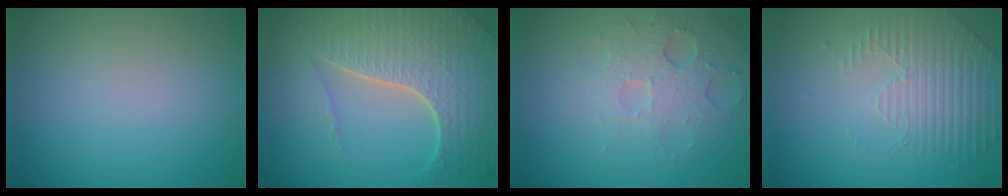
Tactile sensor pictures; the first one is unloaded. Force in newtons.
{"total": 7.4, "press": 5.3, "slide": 5.2}
{"total": 3.6, "press": 3.3, "slide": 1.5}
{"total": 2.1, "press": 1.8, "slide": 1.0}